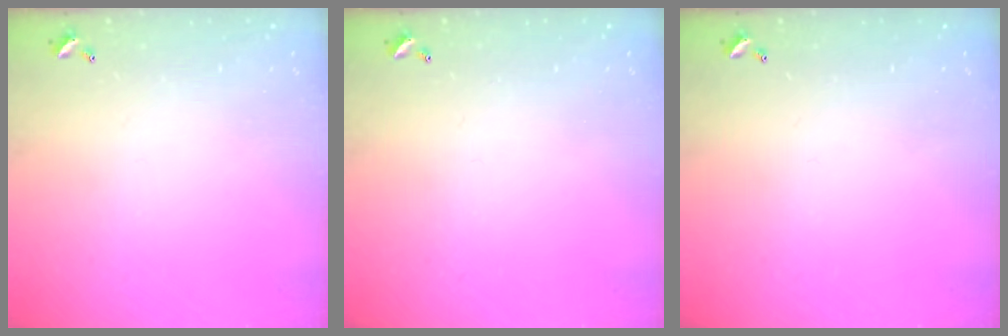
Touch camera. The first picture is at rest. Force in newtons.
{"total": 0.0}
{"total": 0.0}